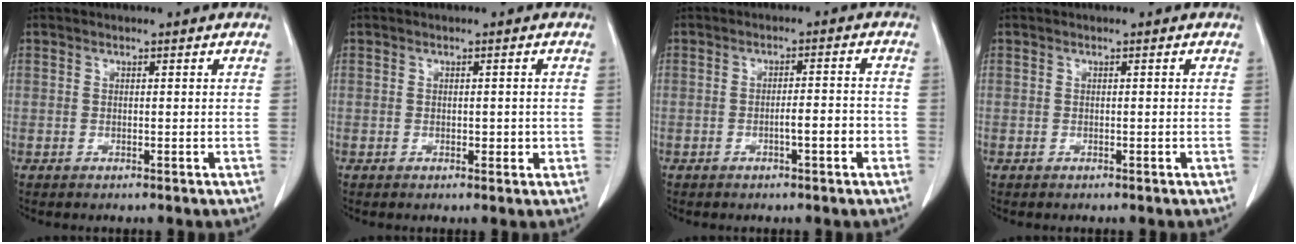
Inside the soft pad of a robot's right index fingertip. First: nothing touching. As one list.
[{"total": 1.6, "force": [0.0, 1.0, 1.2], "torque": [-0.009, 0.001, 0.005]}, {"total": 3.4, "force": [-1.1, 0.6, 3.2], "torque": [-0.045, 0.006, -0.014]}, {"total": 0.0}]